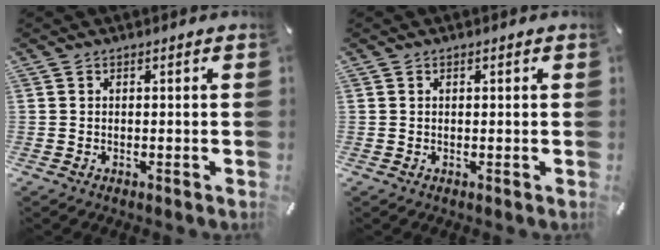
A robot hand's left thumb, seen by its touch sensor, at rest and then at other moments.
{"total": 0.6, "force": [0.3, 0.3, 0.4], "torque": [-0.008, 0.002, 0.004]}